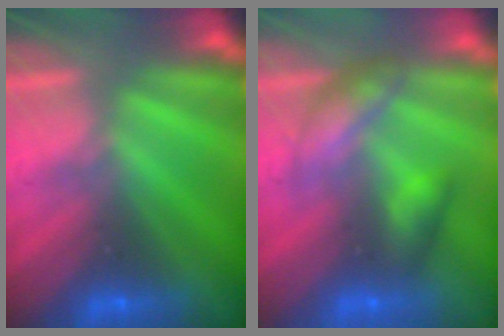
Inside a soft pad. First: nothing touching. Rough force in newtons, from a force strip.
{"total": 2.5}